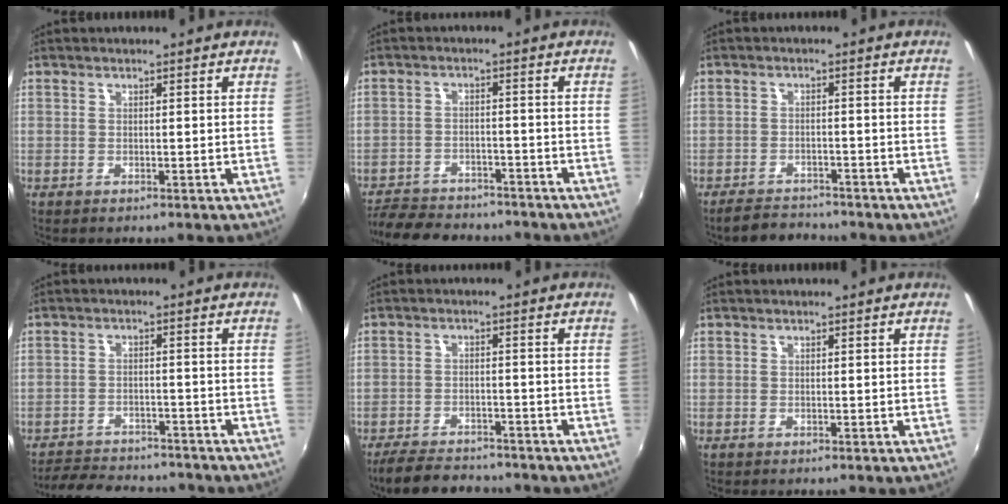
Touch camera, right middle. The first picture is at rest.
{"total": 13.4, "force": [-11.6, 4.7, 4.8], "torque": [-0.121, -0.007, -0.176]}
{"total": 5.2, "force": [-4.9, 1.6, 0.9], "torque": [-0.040, 0.000, -0.079]}
{"total": 13.5, "force": [-12.0, 4.0, 4.7], "torque": [-0.111, -0.002, -0.171]}
{"total": 10.0, "force": [-8.7, 3.2, 3.7], "torque": [-0.097, -0.012, -0.136]}
{"total": 0.0}